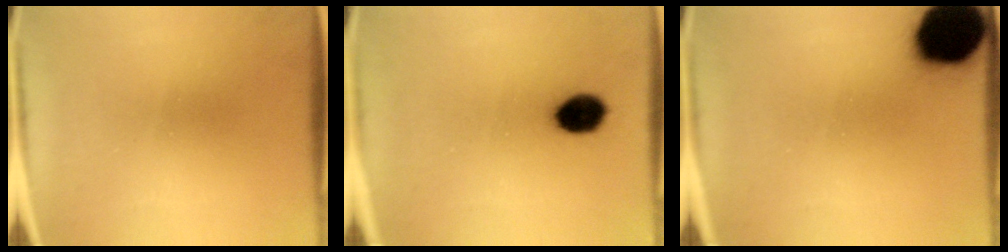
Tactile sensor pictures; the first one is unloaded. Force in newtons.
{"total": 6.5}
{"total": 19.6}